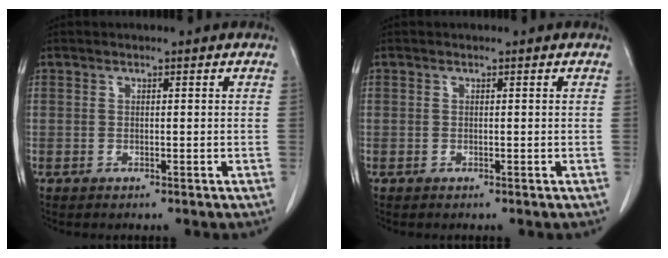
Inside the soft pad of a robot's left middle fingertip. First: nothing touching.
{"total": 0.0}